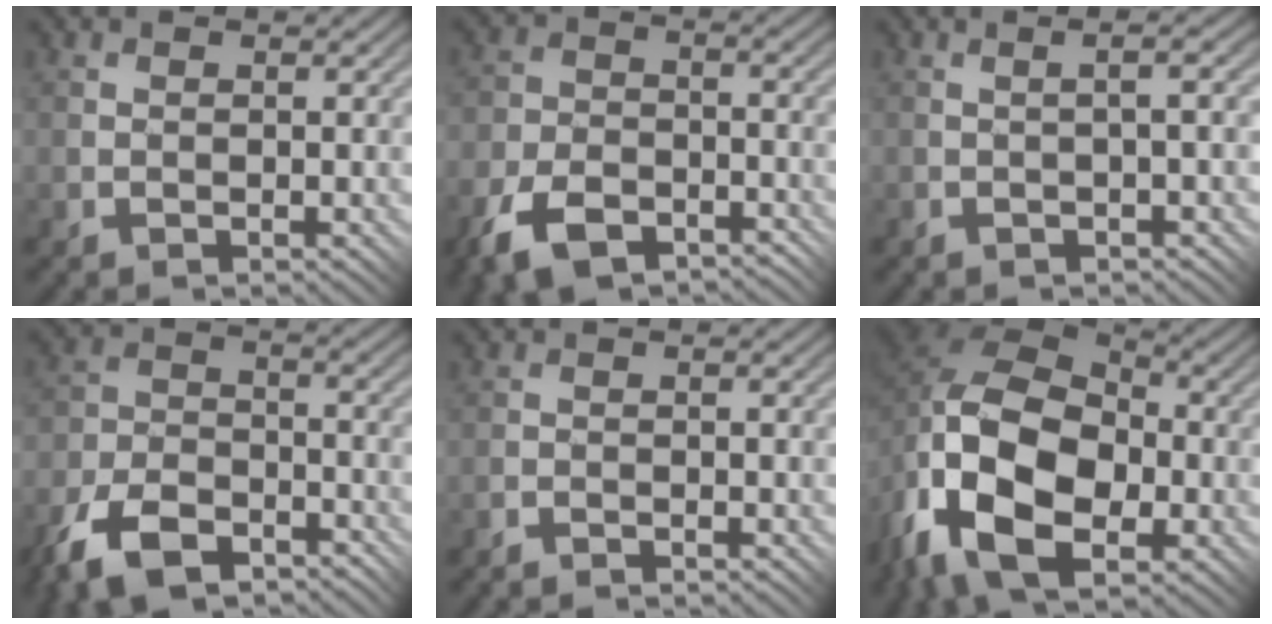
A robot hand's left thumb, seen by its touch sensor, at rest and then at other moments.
{"total": 8.0, "force": [-5.7, 3.9, 4.1], "torque": [-0.096, -0.010, -0.113]}
{"total": 3.2, "force": [-0.4, 0.5, 3.1], "torque": [-0.038, 0.004, 0.000]}
{"total": 10.4, "force": [-7.7, 4.7, 5.2], "torque": [-0.116, -0.010, -0.152]}
{"total": 1.3, "force": [-1.3, -0.2, 0.1], "torque": [-0.001, 0.007, -0.029]}
{"total": 15.9, "force": [-5.4, 10.8, 10.4], "torque": [-0.225, -0.037, -0.092]}